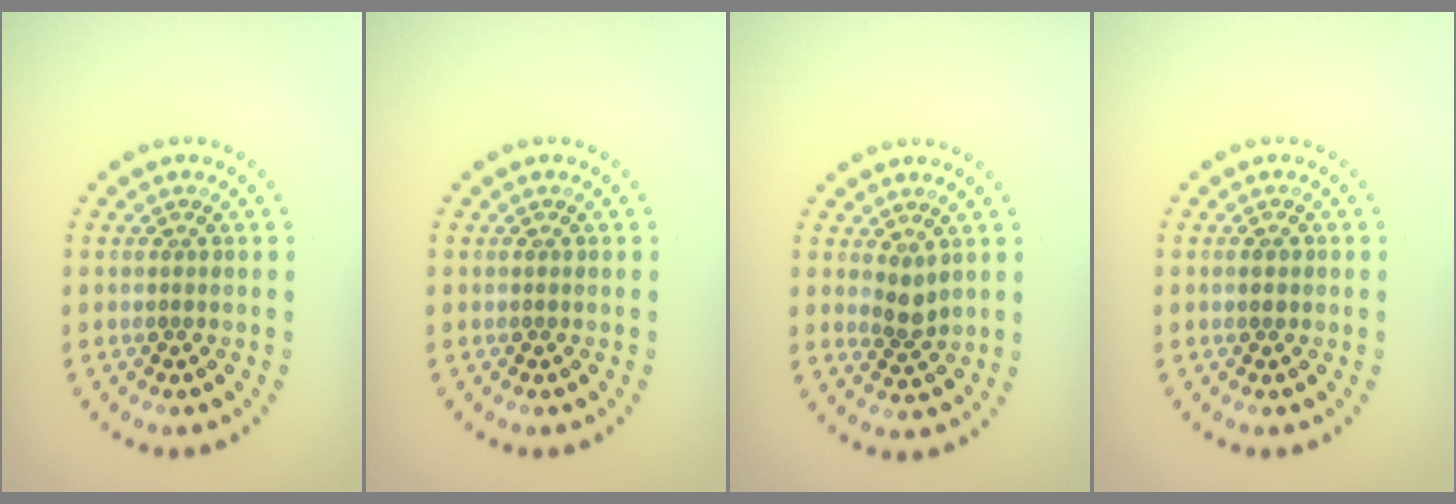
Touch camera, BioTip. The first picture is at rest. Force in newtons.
{"total": 0.0}
{"total": 1.6, "press": 1.3, "slide": 1.0}
{"total": 1.1, "press": 1.1, "slide": 0.1}